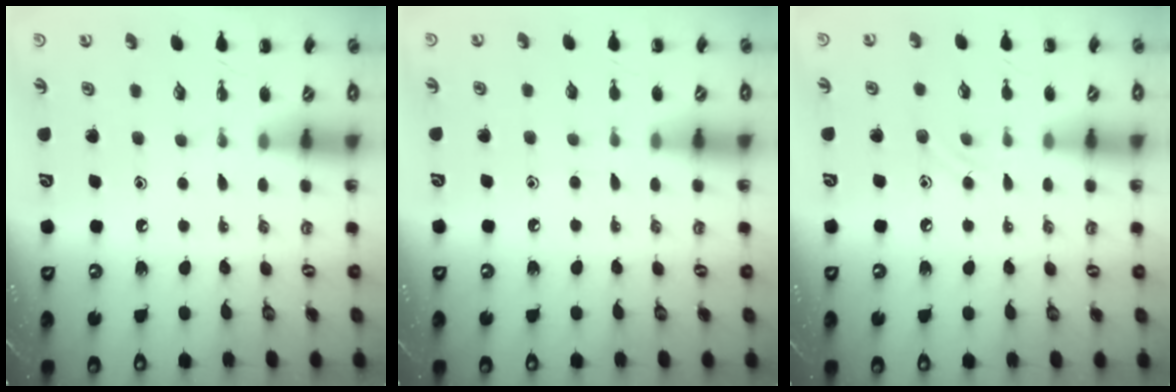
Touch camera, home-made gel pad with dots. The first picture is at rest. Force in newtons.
{"total": 3.1, "press": 2.9, "slide": 1.1}
{"total": 6.4, "press": 6.2, "slide": 1.6}